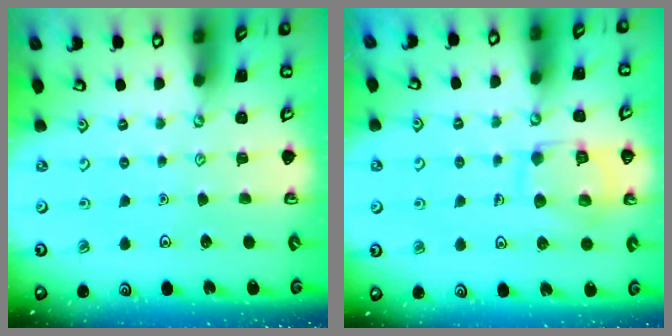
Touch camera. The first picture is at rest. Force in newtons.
{"total": 12.8, "press": 12.8, "slide": 1.2}